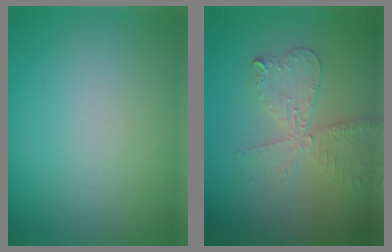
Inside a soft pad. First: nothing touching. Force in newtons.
{"total": 4.1, "press": 3.6, "slide": 2.1}